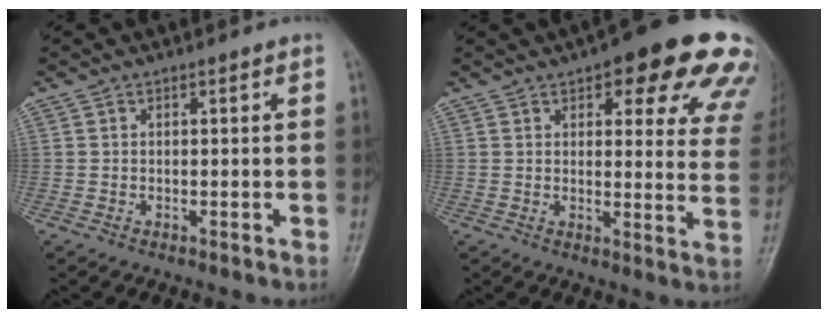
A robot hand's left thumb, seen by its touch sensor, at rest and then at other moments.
{"total": 20.2, "force": [12.0, 7.0, 14.7], "torque": [-0.131, -0.032, 0.128]}